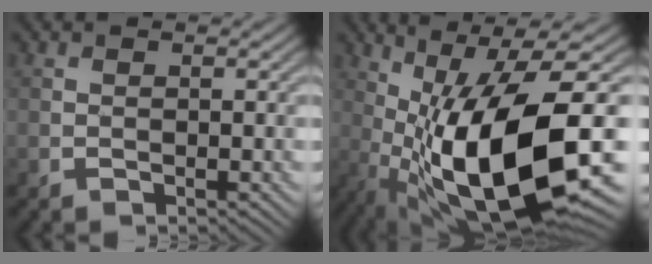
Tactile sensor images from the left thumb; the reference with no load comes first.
{"total": 17.6, "force": [-2.7, 6.0, 16.4], "torque": [-0.290, -0.010, -0.039]}